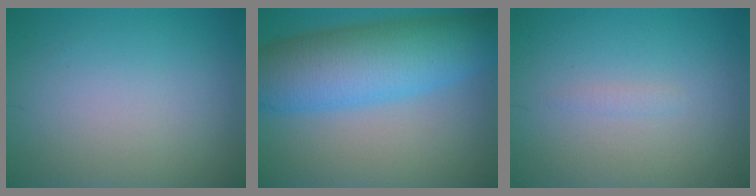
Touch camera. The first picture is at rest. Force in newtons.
{"total": 10.3, "press": 10.3, "slide": 0.2}
{"total": 0.6, "press": 0.6, "slide": 0.1}